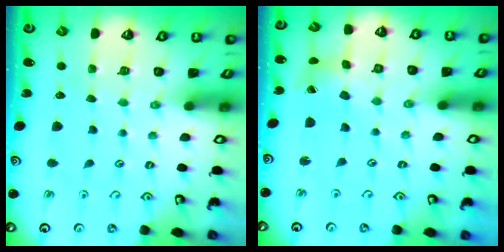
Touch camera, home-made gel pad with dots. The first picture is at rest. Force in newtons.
{"total": 5.3, "press": 5.3, "slide": 0.6}